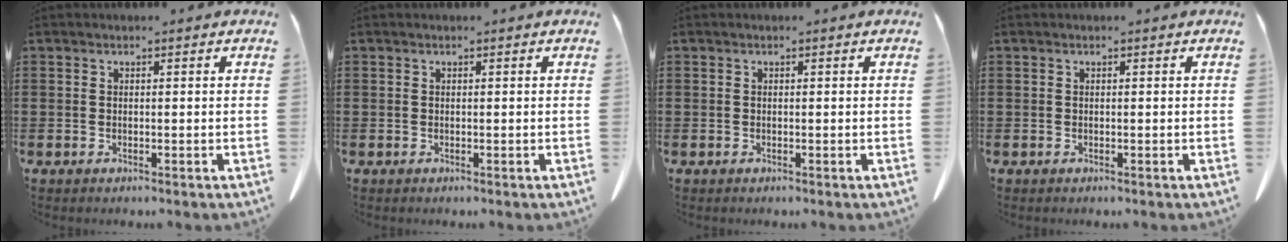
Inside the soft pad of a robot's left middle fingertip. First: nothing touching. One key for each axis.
{"total": 0.0}
{"total": 0.0}
{"total": 0.0}